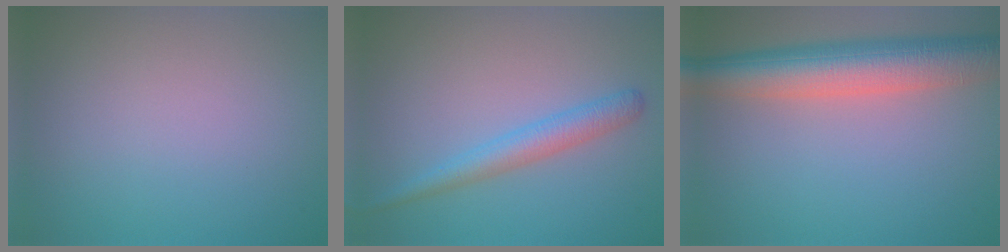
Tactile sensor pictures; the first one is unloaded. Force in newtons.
{"total": 2.8, "press": 2.8, "slide": 0.1}
{"total": 8.1, "press": 8.1, "slide": 0.4}